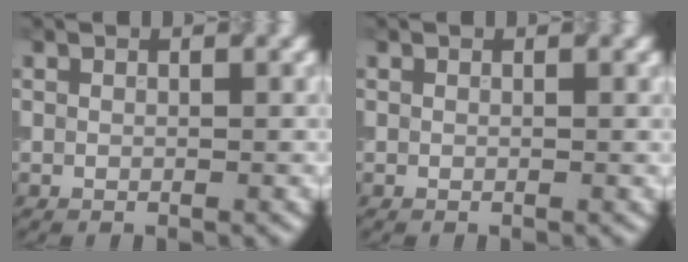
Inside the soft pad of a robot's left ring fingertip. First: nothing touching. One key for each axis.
{"total": 0.0}